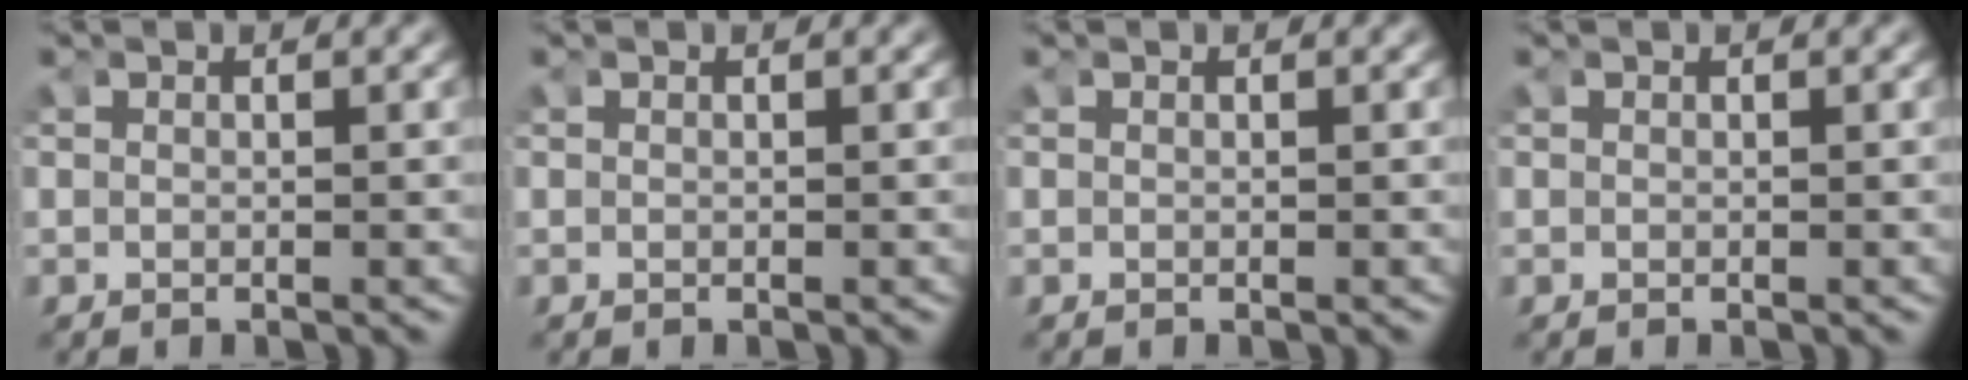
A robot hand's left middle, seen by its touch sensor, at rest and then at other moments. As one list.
[{"total": 0.0}, {"total": 0.0}, {"total": 0.0}]